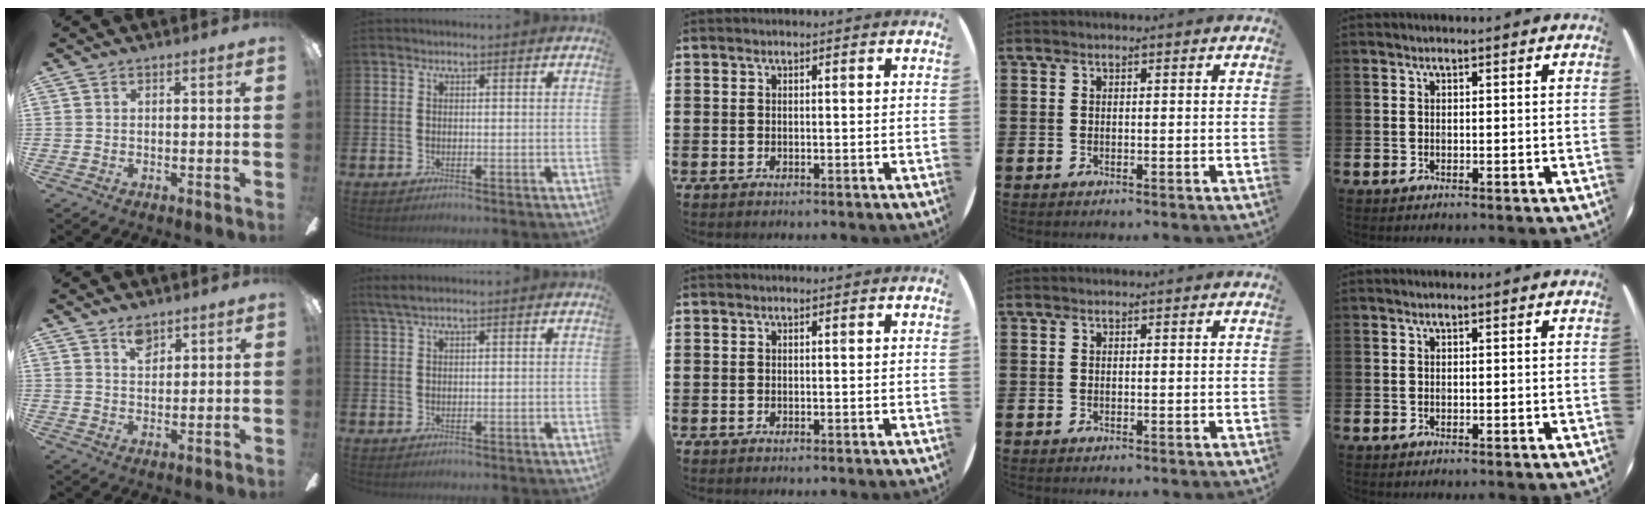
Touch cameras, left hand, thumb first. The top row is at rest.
{"thumb": {"total": 4.3, "force": [3.0, 2.3, 2.0], "torque": [-0.020, -0.008, 0.052]}, "index": {"total": 1.9, "force": [1.3, 0.2, 1.4], "torque": [-0.034, 0.006, 0.025]}}